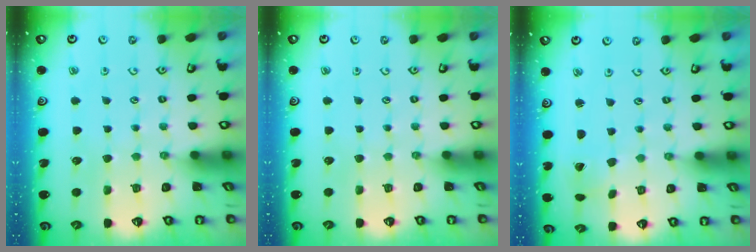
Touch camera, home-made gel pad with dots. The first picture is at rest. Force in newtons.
{"total": 0.0}
{"total": 0.7, "press": 0.7, "slide": 0.0}